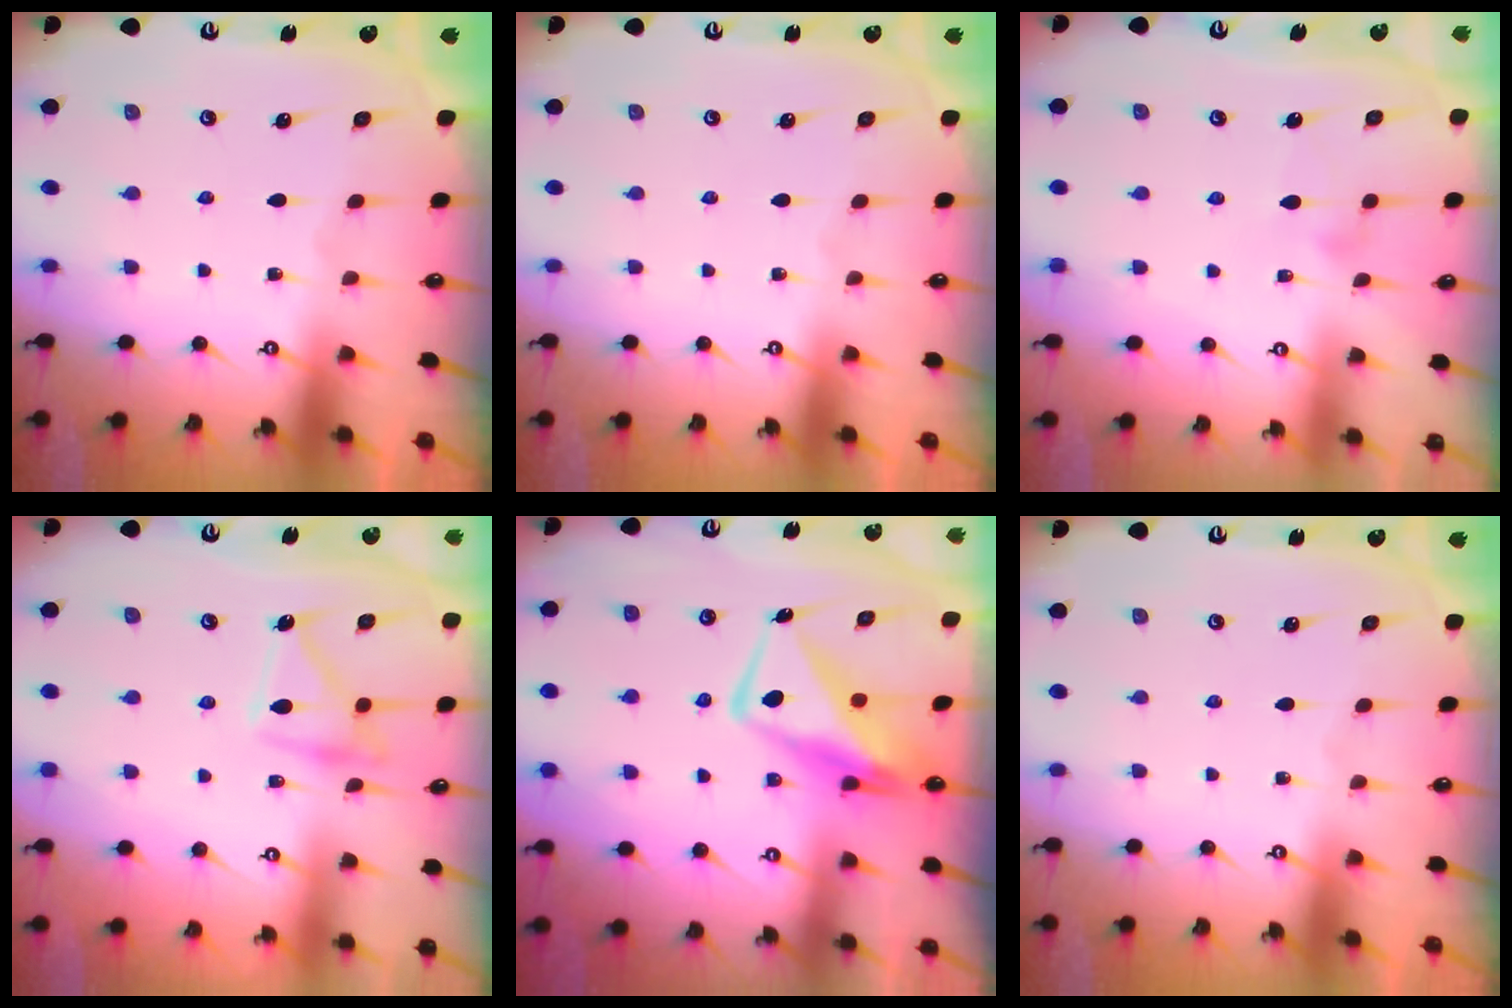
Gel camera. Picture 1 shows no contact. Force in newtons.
{"total": 0.0}
{"total": 5.6, "press": 5.6, "slide": 0.2}
{"total": 14.1, "press": 14.1, "slide": 0.9}
{"total": 11.1, "press": 11.0, "slide": 1.2}
{"total": 0.0}